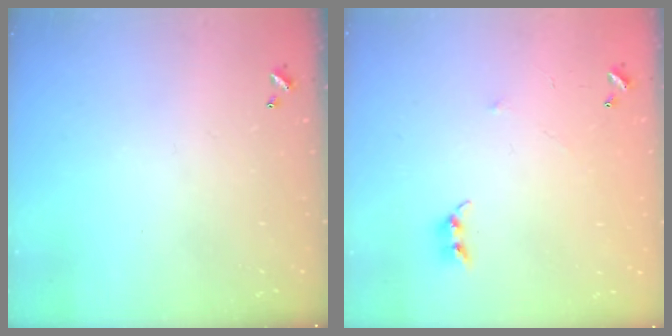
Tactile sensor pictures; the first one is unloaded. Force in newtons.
{"total": 6.4, "press": 6.4, "slide": 0.6}